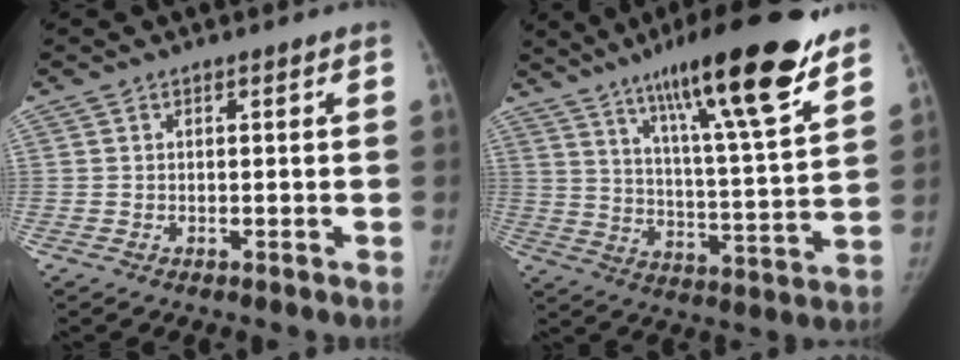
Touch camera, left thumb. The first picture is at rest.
{"total": 22.7, "force": [14.7, 3.0, 17.0], "torque": [-0.253, -0.053, 0.234]}